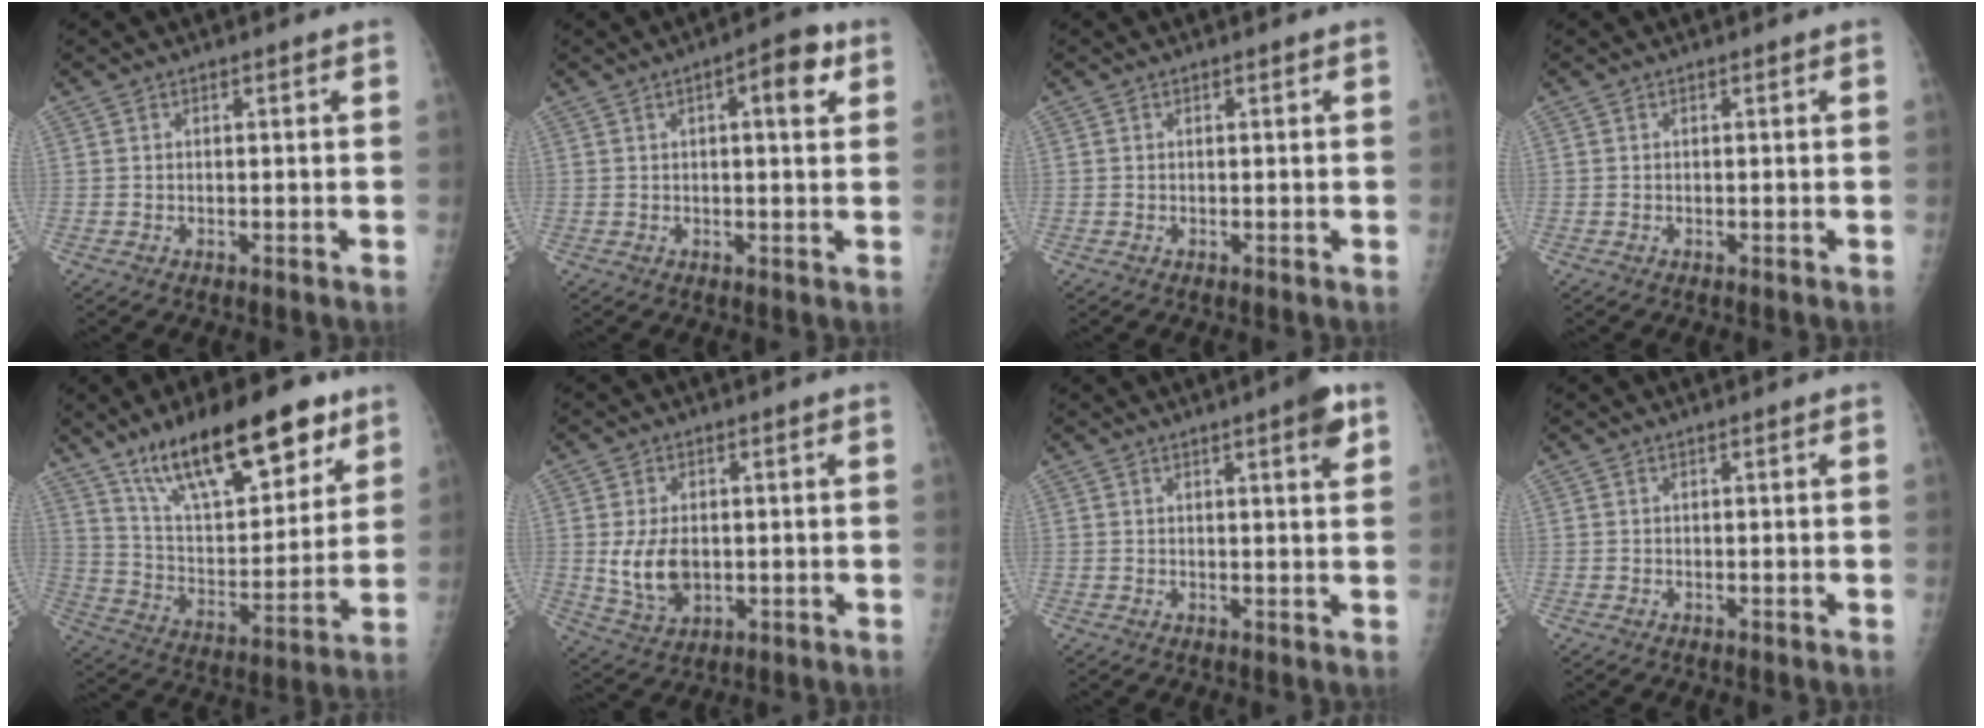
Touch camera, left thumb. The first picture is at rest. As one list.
[{"total": 6.4, "force": [2.2, 2.1, 5.6], "torque": [-0.067, 0.005, 0.023]}, {"total": 0.0}, {"total": 0.0}, {"total": 23.9, "force": [15.1, 9.0, 16.1], "torque": [-0.218, -0.052, 0.259]}, {"total": 8.0, "force": [-0.1, 5.3, 6.0], "torque": [-0.102, -0.008, 0.011]}, {"total": 4.4, "force": [2.3, 0.6, 3.7], "torque": [-0.045, -0.008, 0.027]}, {"total": 0.0}]